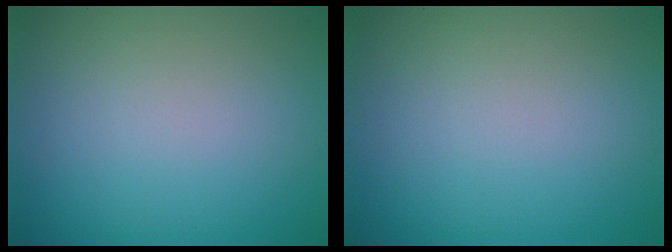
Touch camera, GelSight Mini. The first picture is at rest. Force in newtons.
{"total": 0.0}